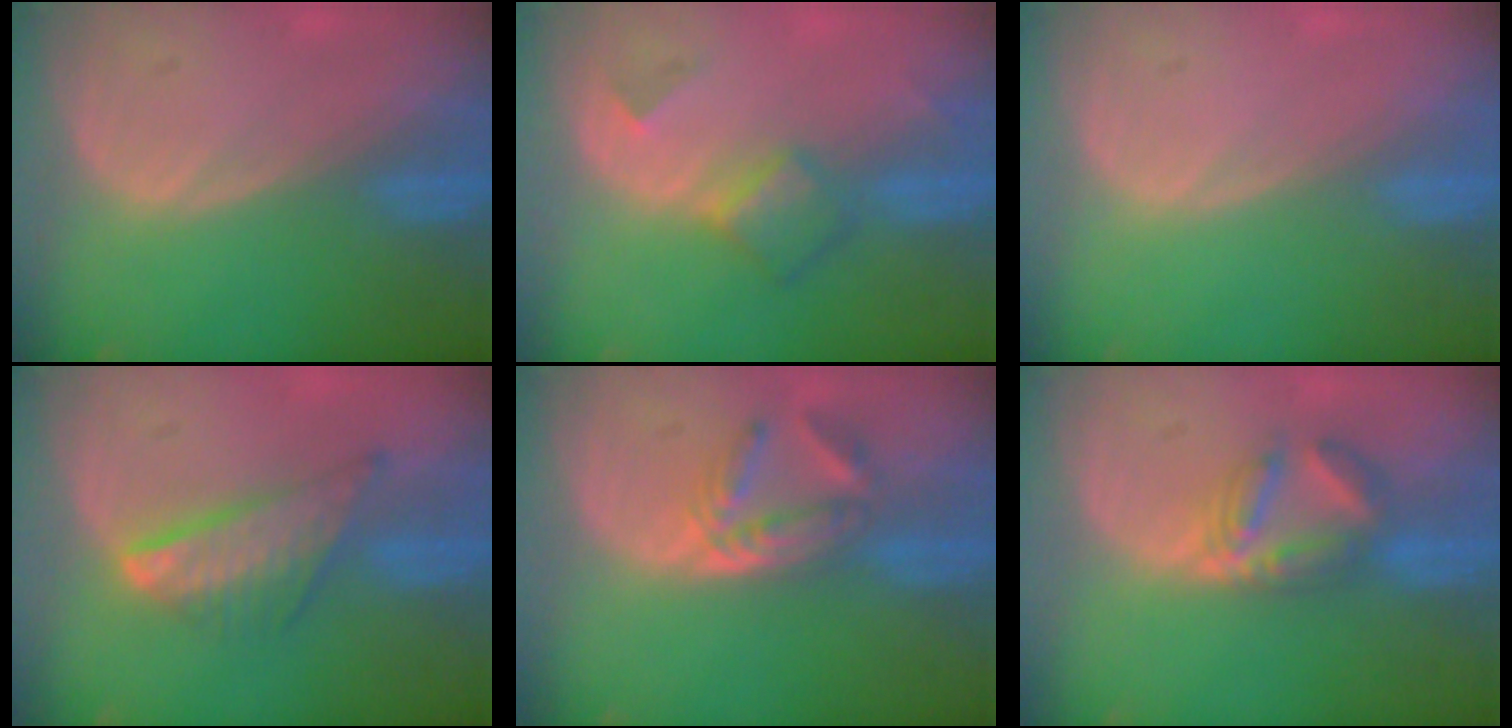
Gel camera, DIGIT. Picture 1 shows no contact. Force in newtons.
{"total": 5.0, "press": 4.4, "slide": 2.4}
{"total": 0.0}
{"total": 7.4, "press": 6.5, "slide": 3.6}
{"total": 5.8, "press": 5.0, "slide": 2.9}
{"total": 5.7, "press": 5.6, "slide": 1.3}